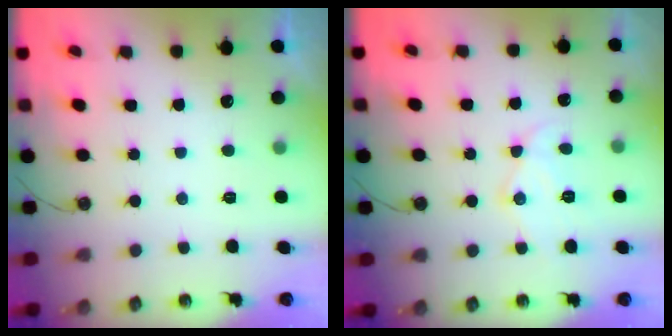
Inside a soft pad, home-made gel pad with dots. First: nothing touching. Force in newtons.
{"total": 10.9, "press": 10.8, "slide": 0.7}